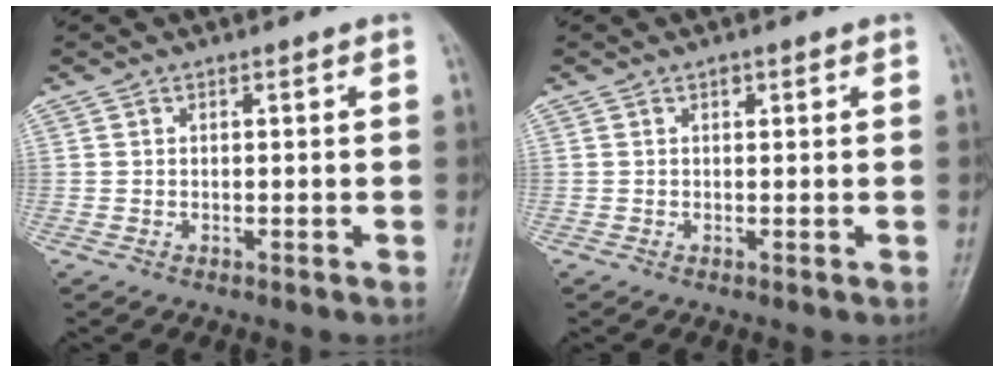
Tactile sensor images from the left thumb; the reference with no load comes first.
{"total": 1.2, "force": [0.5, 0.7, 0.8], "torque": [-0.004, 0.001, 0.006]}